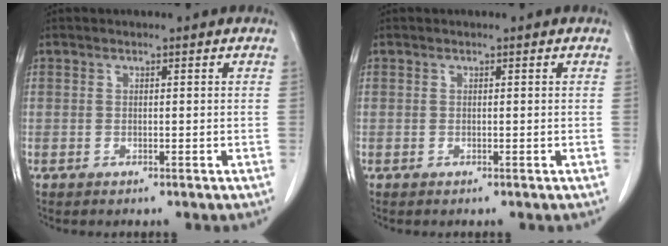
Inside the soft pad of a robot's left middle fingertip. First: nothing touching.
{"total": 0.0}